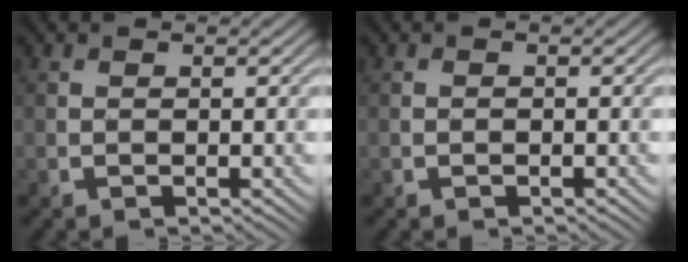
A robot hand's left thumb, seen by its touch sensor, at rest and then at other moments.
{"total": 0.0}